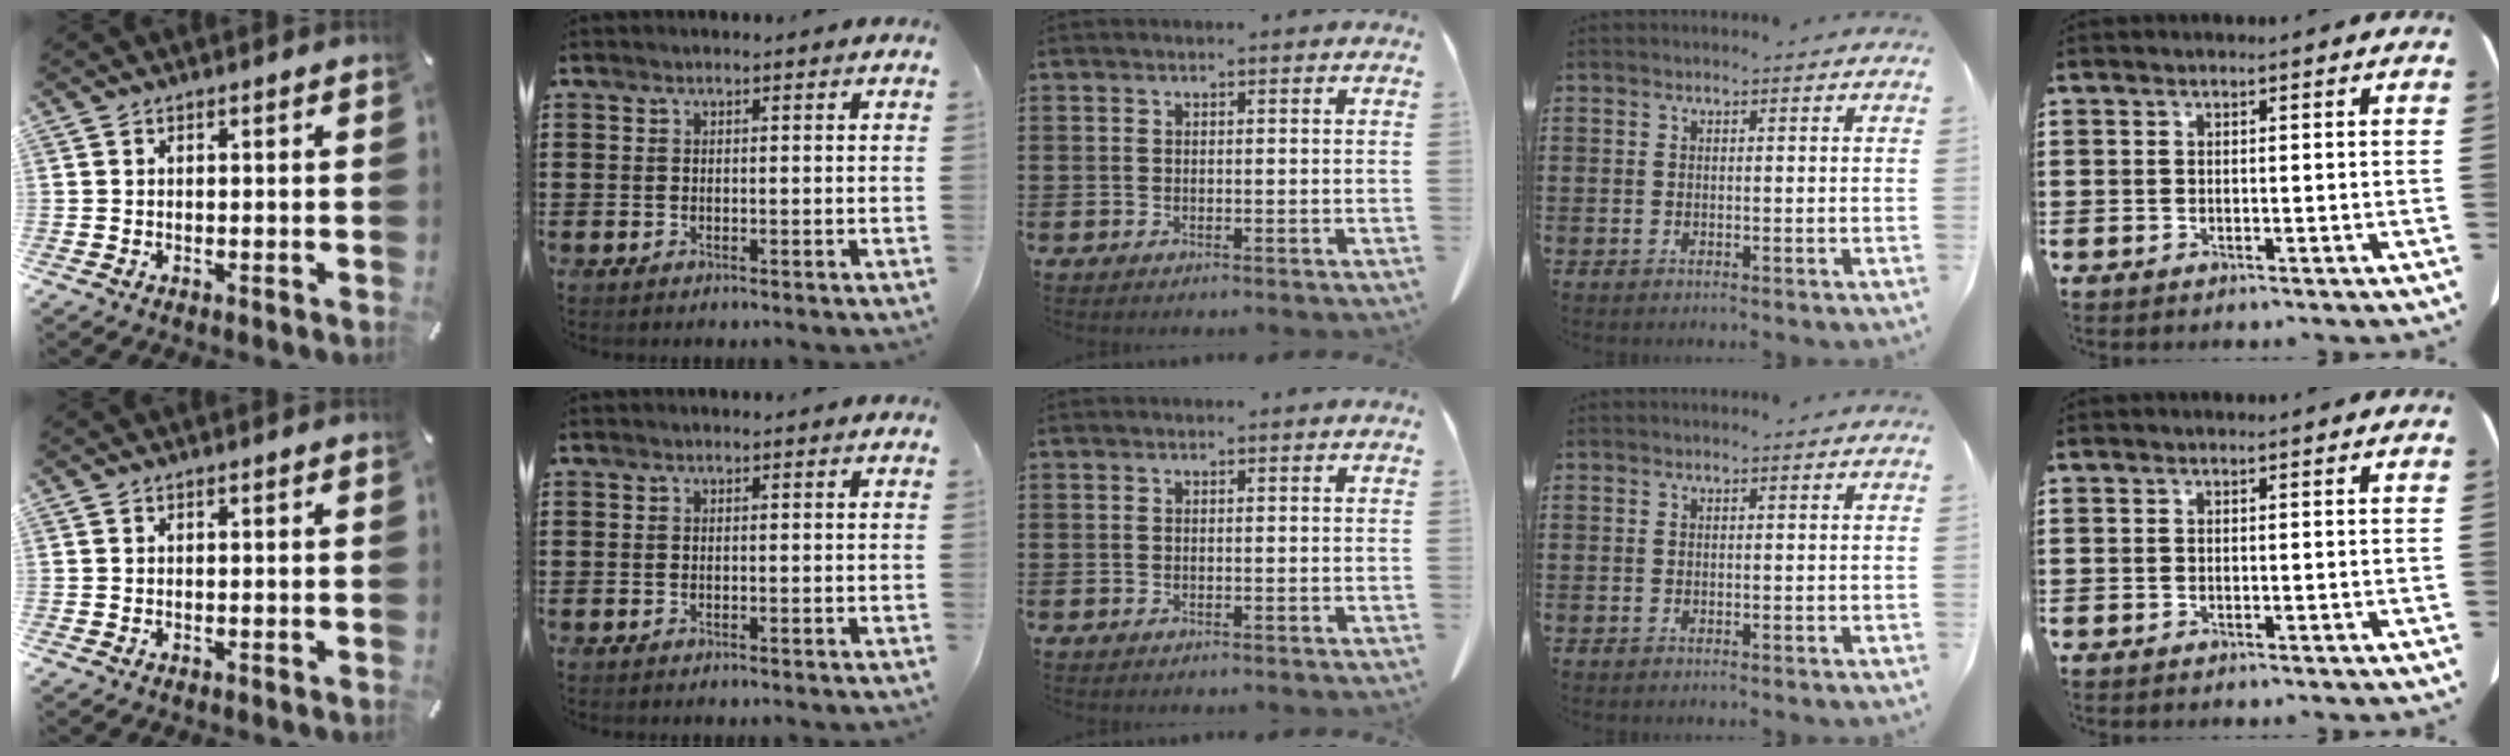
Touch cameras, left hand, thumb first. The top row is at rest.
{}